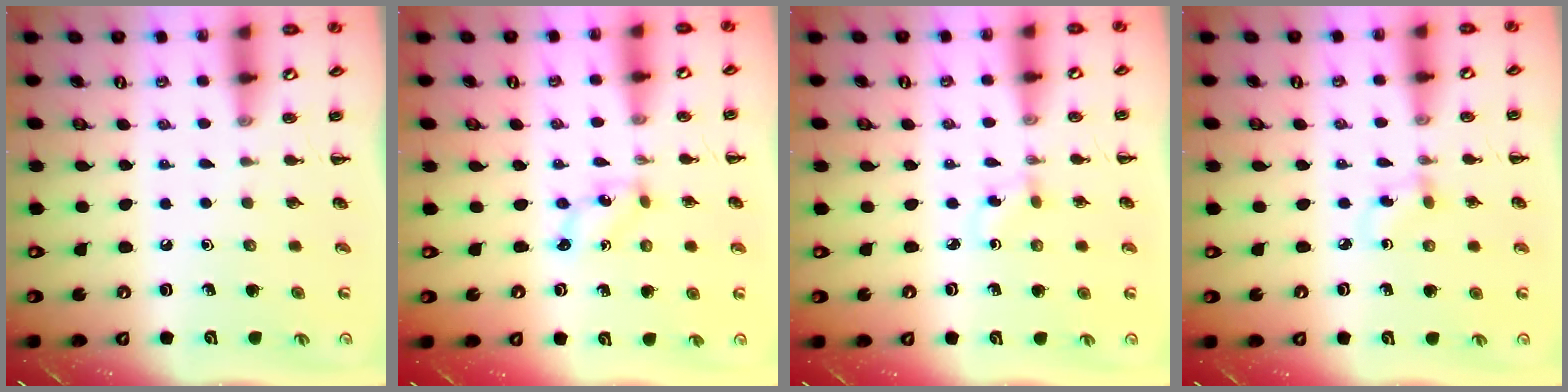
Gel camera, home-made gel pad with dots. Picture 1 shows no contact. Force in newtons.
{"total": 1.1, "press": 1.1, "slide": 0.1}
{"total": 1.3, "press": 1.1, "slide": 0.7}
{"total": 2.8, "press": 2.5, "slide": 1.2}